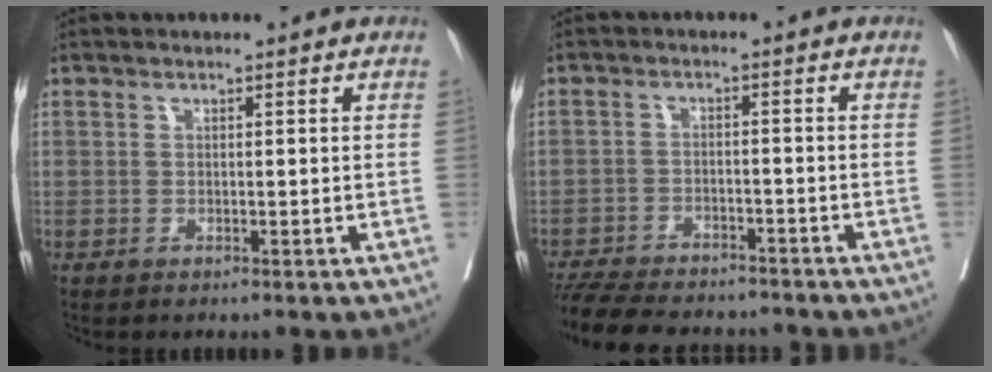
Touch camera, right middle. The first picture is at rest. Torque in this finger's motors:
{"motor_torque": [0.94, -1.20, 0.05, 0.04]}